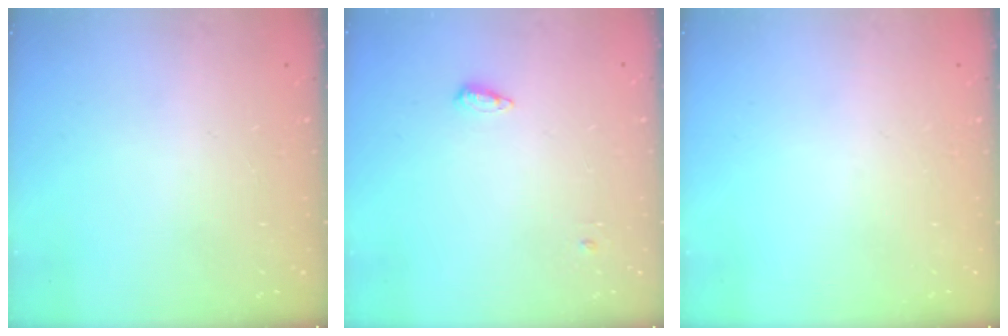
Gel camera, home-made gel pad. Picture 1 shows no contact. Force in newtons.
{"total": 4.2, "press": 4.1, "slide": 0.8}
{"total": 0.0}